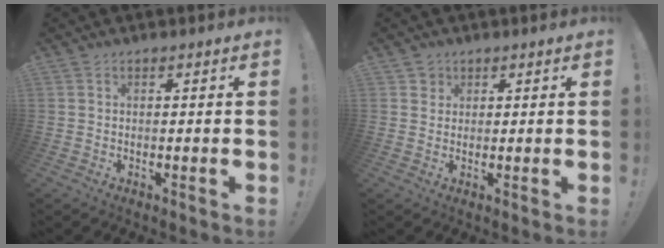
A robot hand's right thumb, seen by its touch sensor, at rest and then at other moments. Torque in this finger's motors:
{"motor_torque": [0.04, 0.01, 0.11, -0.03, -0.02]}